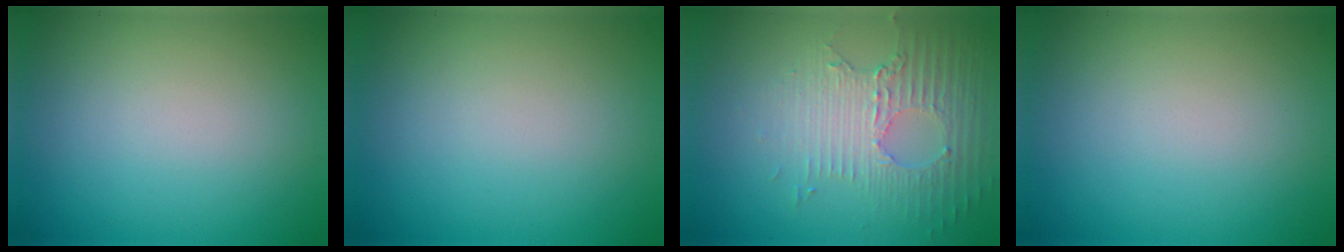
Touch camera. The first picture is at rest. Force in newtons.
{"total": 0.0}
{"total": 3.6, "press": 3.1, "slide": 1.8}
{"total": 0.0}